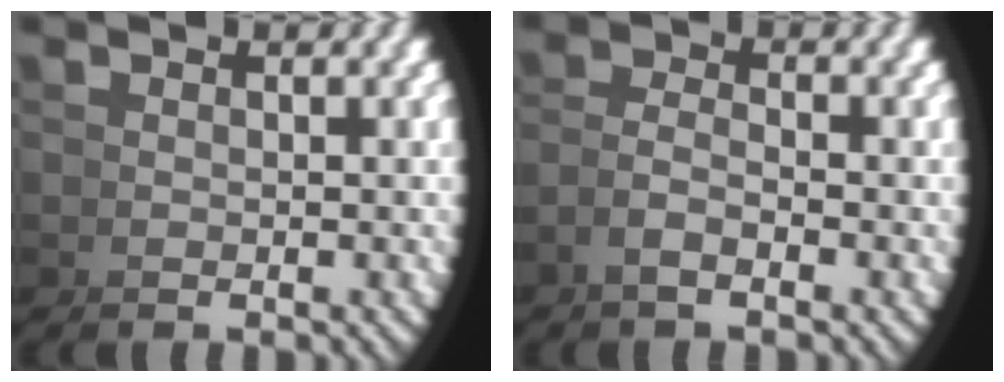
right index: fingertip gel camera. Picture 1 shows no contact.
{"total": 1.6, "force": [-0.8, 0.0, 1.3], "torque": [-0.028, -0.004, -0.014]}